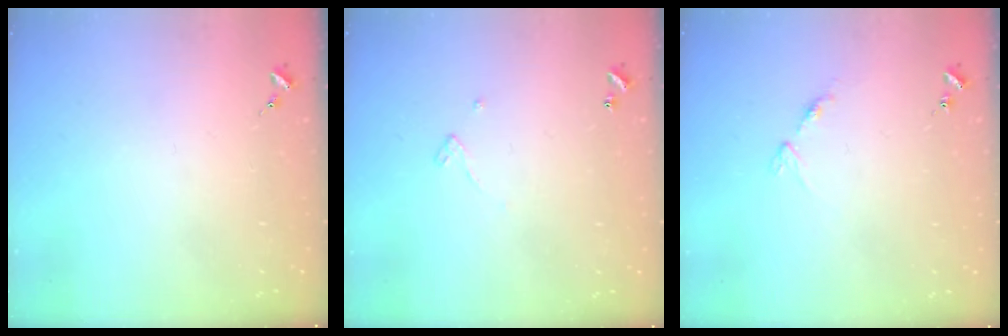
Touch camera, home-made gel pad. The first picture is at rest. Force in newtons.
{"total": 3.2, "press": 3.2, "slide": 0.2}
{"total": 7.8, "press": 7.8, "slide": 0.6}